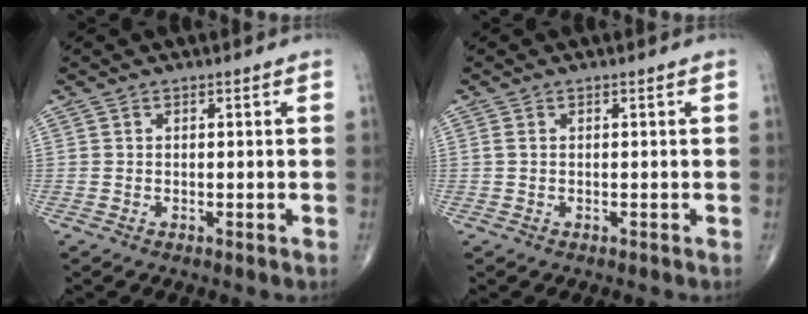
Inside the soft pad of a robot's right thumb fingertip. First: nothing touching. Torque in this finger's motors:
{"motor_torque": [-0.07, -0.09, 0.11, 0.03, -0.02]}